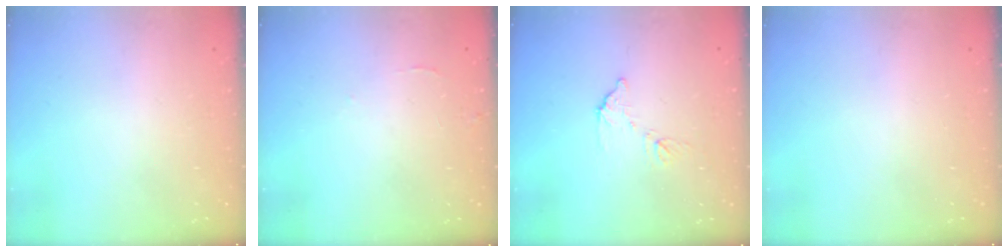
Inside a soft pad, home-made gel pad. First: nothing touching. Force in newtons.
{"total": 6.1, "press": 6.1, "slide": 0.4}
{"total": 7.2, "press": 7.1, "slide": 0.4}
{"total": 0.0}